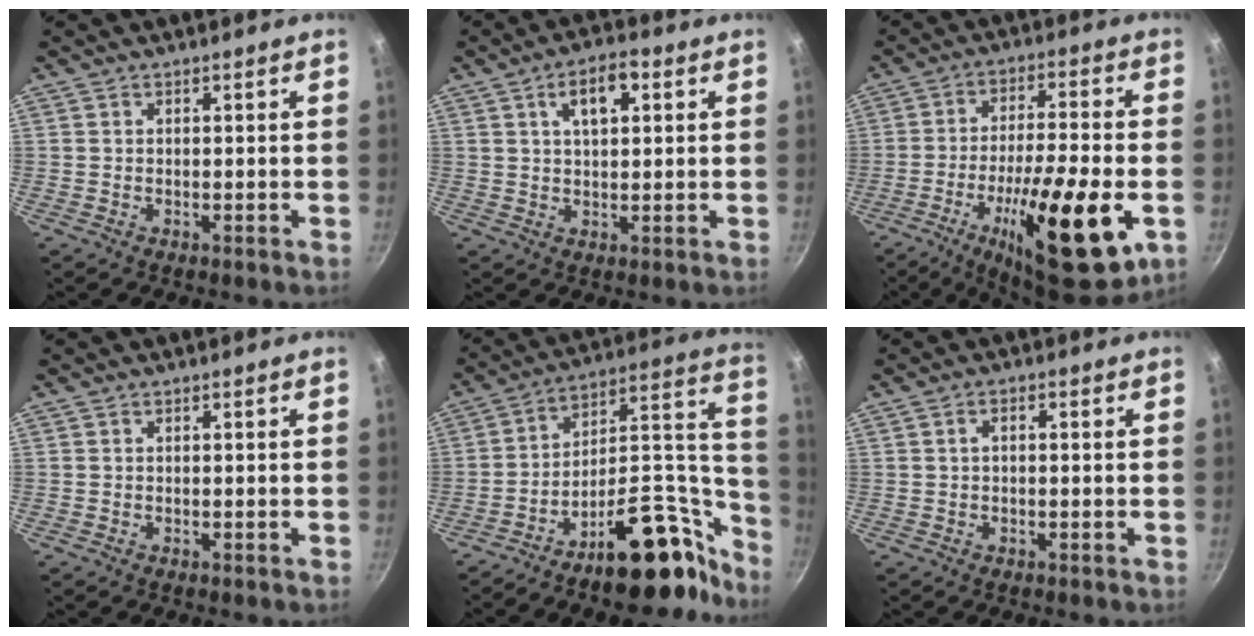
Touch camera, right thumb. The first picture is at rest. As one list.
[{"total": 7.3, "force": [2.6, 3.7, 5.8], "torque": [-0.074, 0.008, 0.041]}, {"total": 21.6, "force": [-7.6, 5.7, 19.5], "torque": [-0.301, 0.021, -0.118]}, {"total": 0.0}, {"total": 24.4, "force": [-15.4, 11.0, 15.4], "torque": [-0.147, 0.124, -0.234]}, {"total": 1.6, "force": [0.0, 0.9, 1.3], "torque": [-0.028, 0.011, 0.000]}]